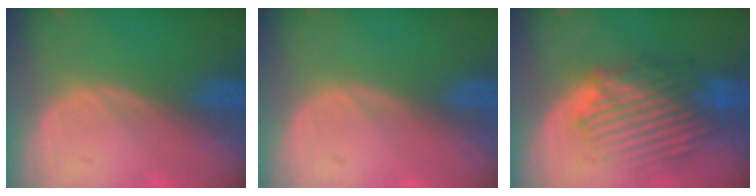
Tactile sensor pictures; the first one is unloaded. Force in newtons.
{"total": 0.0}
{"total": 8.5, "press": 8.1, "slide": 2.6}